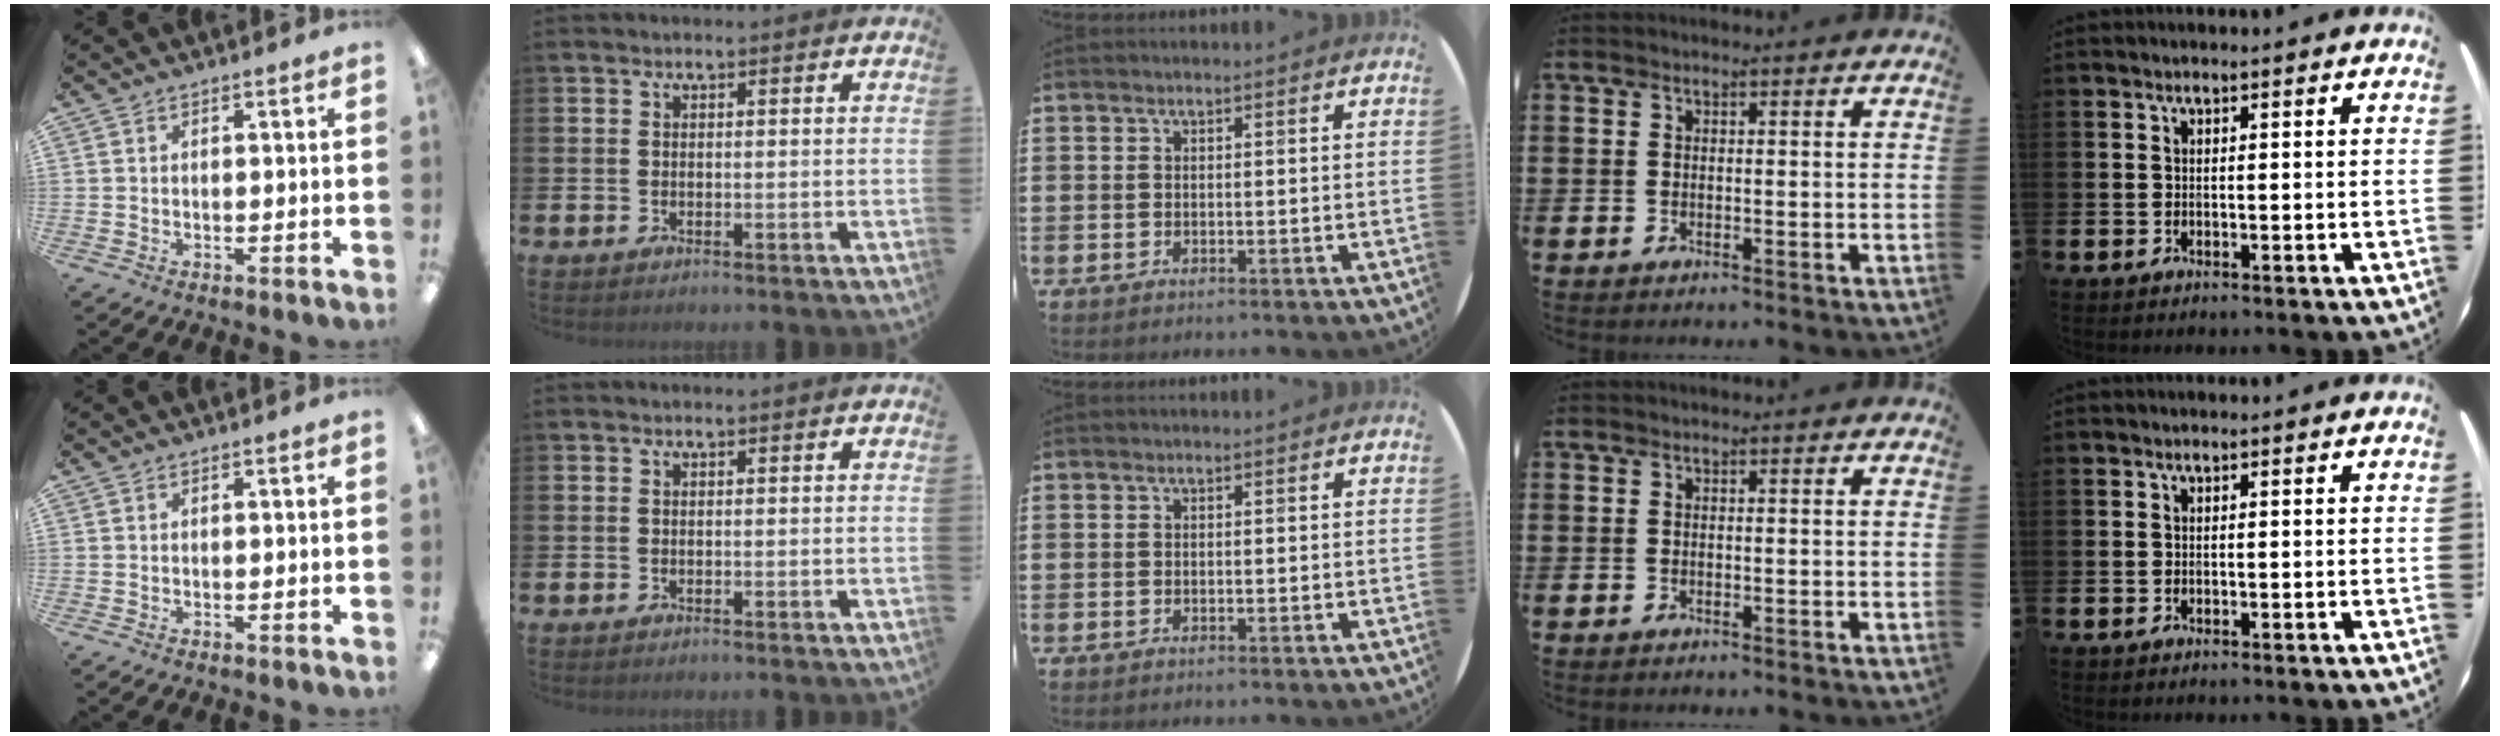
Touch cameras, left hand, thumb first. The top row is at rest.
{}